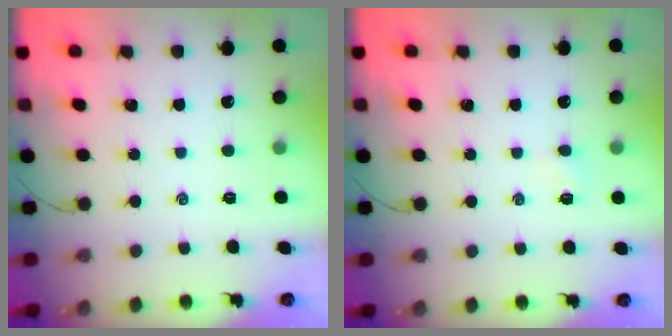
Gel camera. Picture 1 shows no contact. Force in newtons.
{"total": 1.6, "press": 1.5, "slide": 0.5}